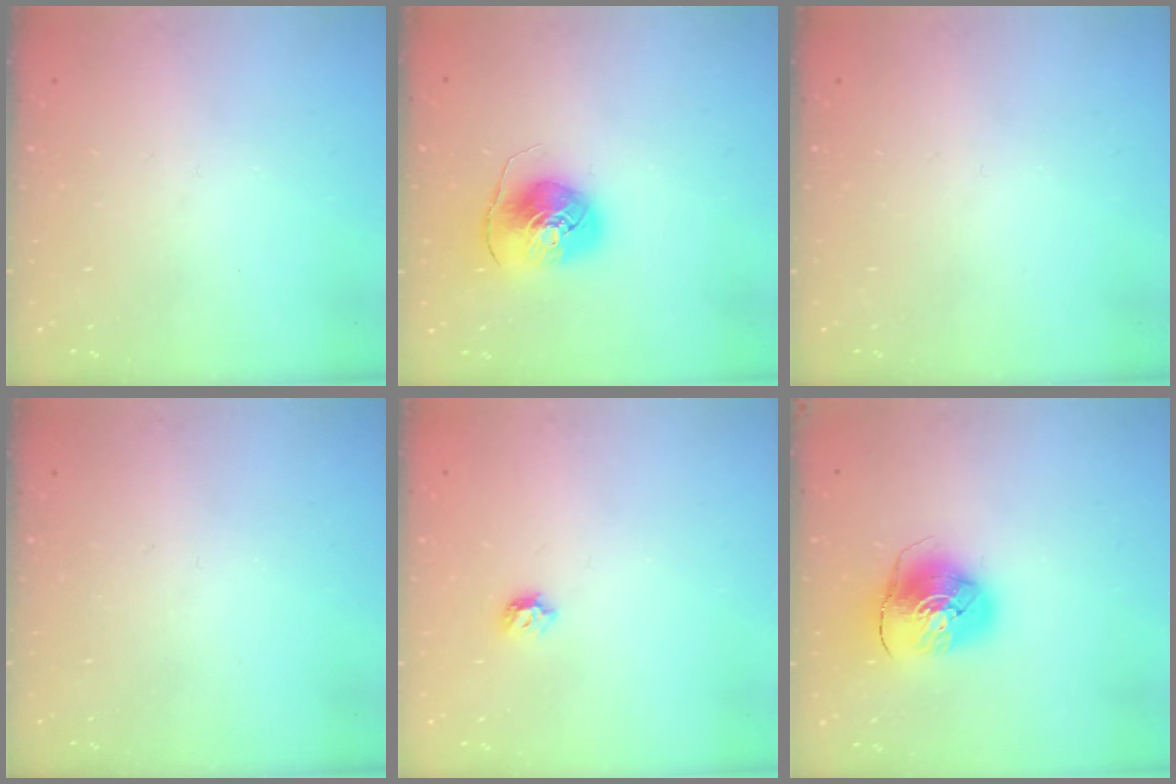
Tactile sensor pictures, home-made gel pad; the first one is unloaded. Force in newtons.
{"total": 9.2, "press": 9.1, "slide": 1.0}
{"total": 0.0}
{"total": 0.0}
{"total": 5.9, "press": 5.8, "slide": 0.9}
{"total": 9.7, "press": 9.6, "slide": 1.4}